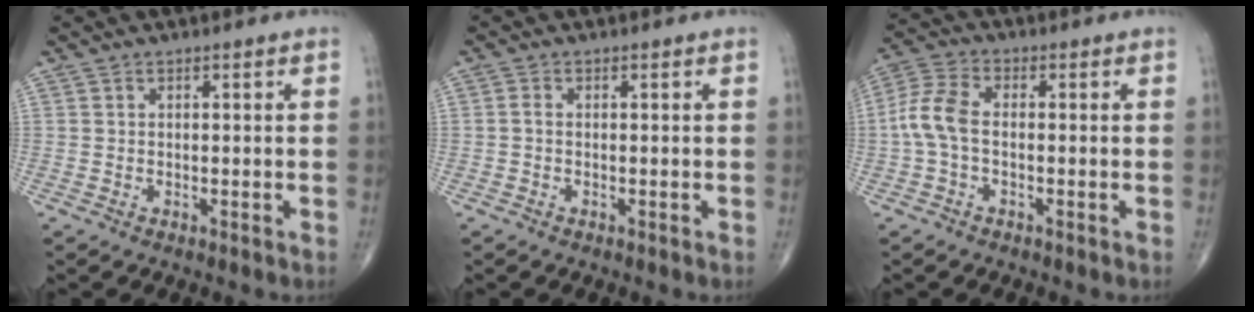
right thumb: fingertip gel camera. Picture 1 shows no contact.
{"total": 0.8, "force": [-0.2, 0.5, 0.7], "torque": [-0.012, 0.000, -0.006]}
{"total": 6.9, "force": [-0.8, 3.9, 5.7], "torque": [-0.130, 0.020, -0.024]}